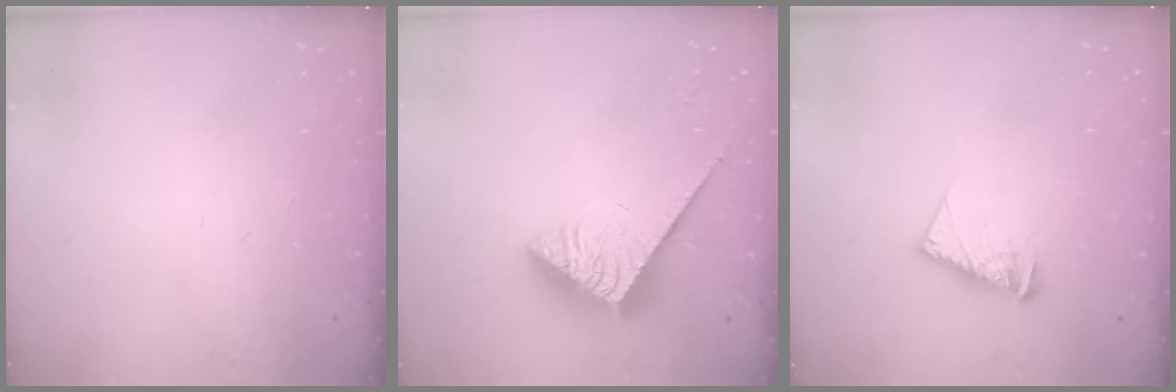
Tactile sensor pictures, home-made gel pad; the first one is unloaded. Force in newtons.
{"total": 4.0, "press": 3.9, "slide": 0.6}
{"total": 9.9, "press": 9.8, "slide": 1.0}